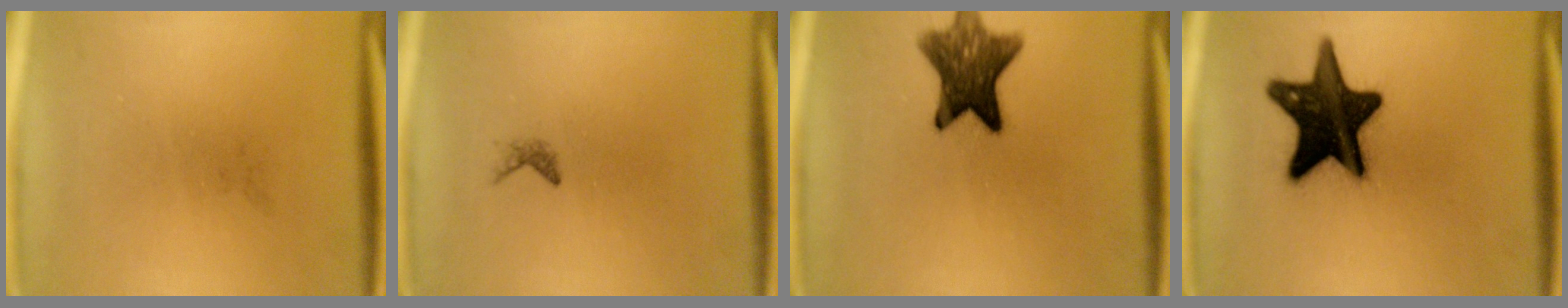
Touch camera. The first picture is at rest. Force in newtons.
{"total": 0.6}
{"total": 10.0}
{"total": 17.7}